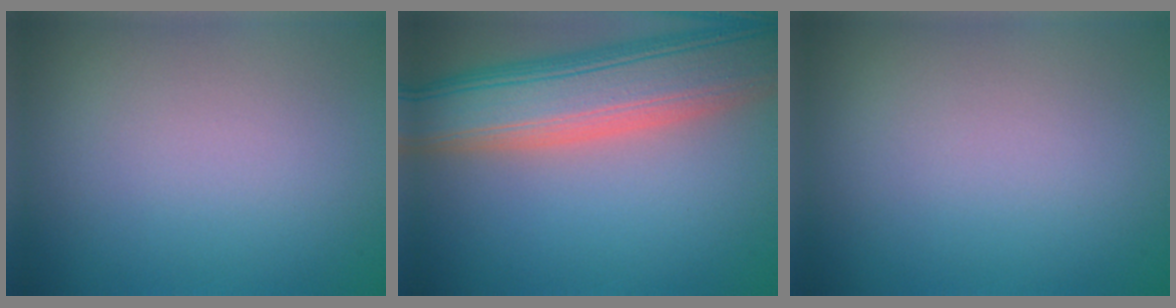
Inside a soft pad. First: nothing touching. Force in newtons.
{"total": 10.4, "press": 10.4, "slide": 0.6}
{"total": 0.0}